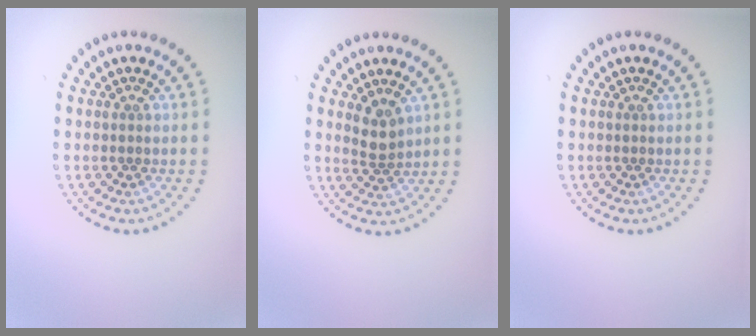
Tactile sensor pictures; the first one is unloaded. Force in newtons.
{"total": 2.0, "press": 1.6, "slide": 1.2}
{"total": 0.0}